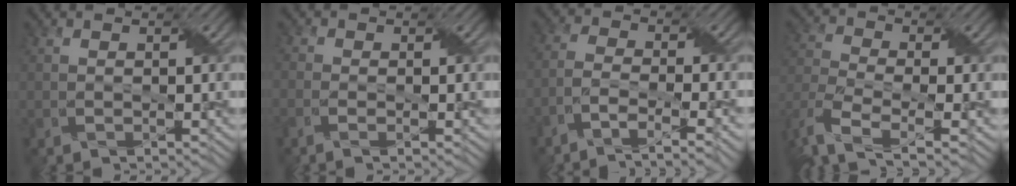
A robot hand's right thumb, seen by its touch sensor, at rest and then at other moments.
{"total": 1.7, "force": [-1.0, 0.5, 1.3], "torque": [-0.022, 0.002, -0.027]}
{"total": 6.1, "force": [-4.4, 1.3, 4.1], "torque": [-0.074, 0.000, -0.085]}
{"total": 7.4, "force": [-4.7, 3.3, 4.7], "torque": [-0.119, -0.023, -0.087]}